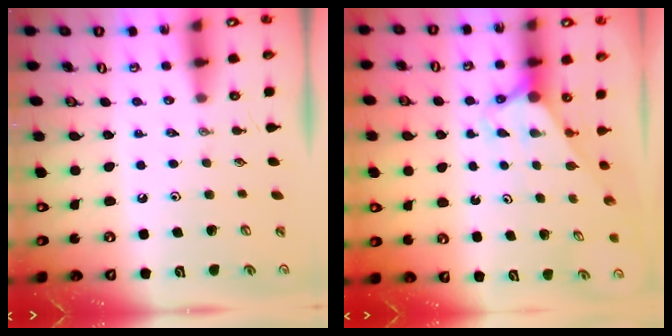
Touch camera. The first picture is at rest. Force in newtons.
{"total": 3.0, "press": 3.0, "slide": 0.0}